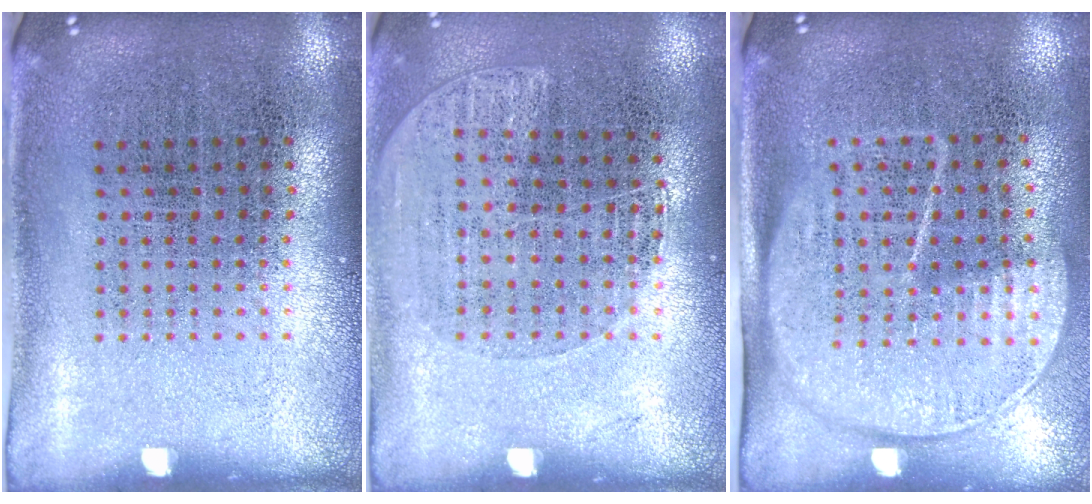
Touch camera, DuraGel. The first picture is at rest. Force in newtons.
{"total": 1.1, "press": 1.1, "slide": 0.4}
{"total": 1.8, "press": 1.4, "slide": 1.0}